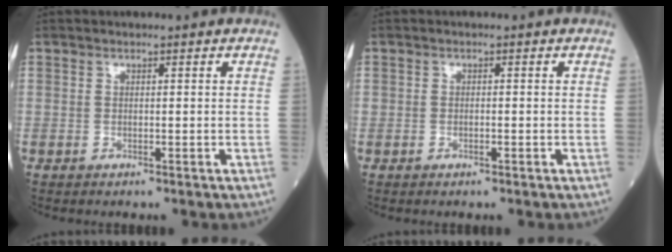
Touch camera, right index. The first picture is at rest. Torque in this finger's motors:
{"motor_torque": [-0.32, 0.04, -0.02, -0.01]}